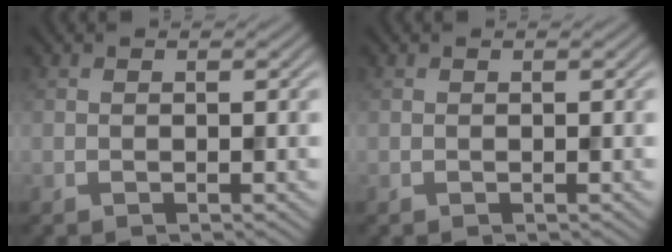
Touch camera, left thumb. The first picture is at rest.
{"total": 0.0}